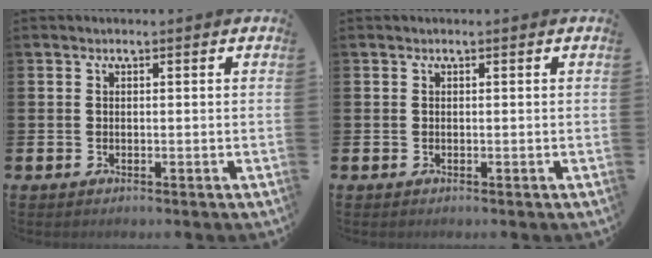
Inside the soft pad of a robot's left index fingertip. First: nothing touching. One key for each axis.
{"total": 0.0}